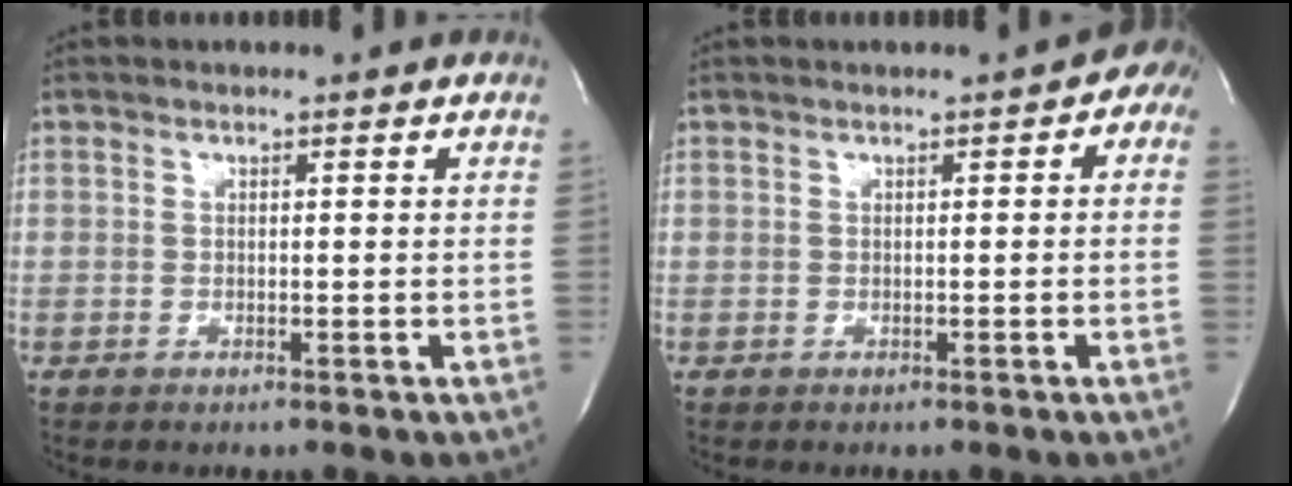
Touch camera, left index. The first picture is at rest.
{"total": 2.8, "force": [0.5, 1.4, 2.4], "torque": [-0.021, 0.011, -0.002]}